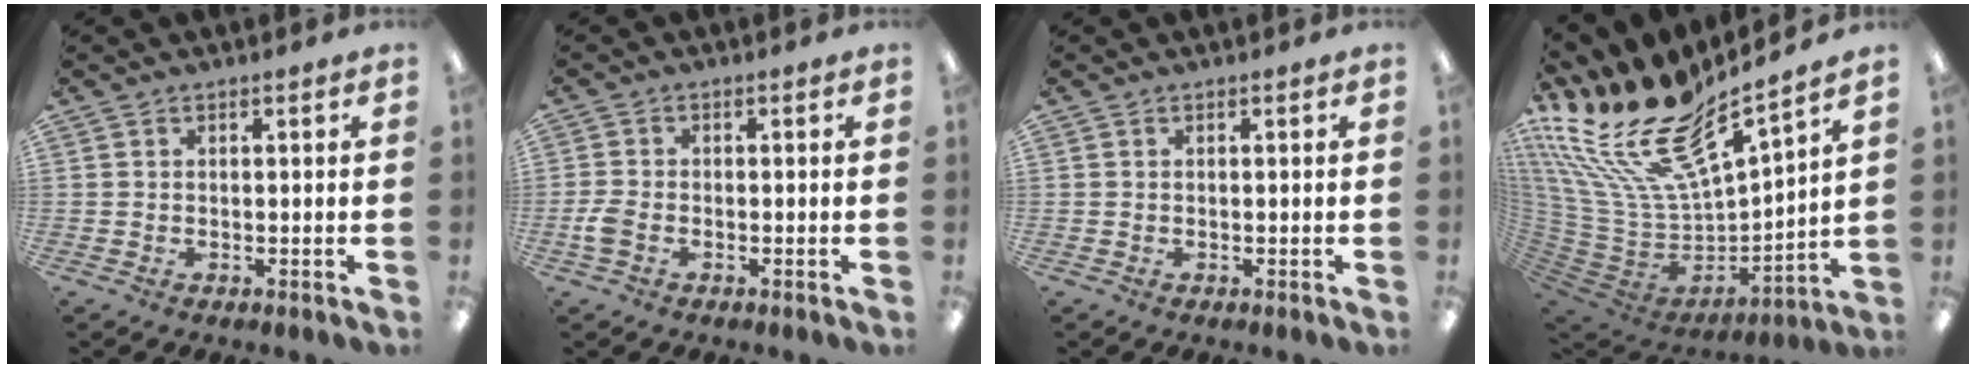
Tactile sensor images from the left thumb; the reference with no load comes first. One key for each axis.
{"total": 3.2, "fx": -1.2, "fy": 1.9, "fz": 2.3, "tx": -0.049, "ty": 0.003, "tz": -0.023}
{"total": 0.0}
{"total": 22.5, "fx": 16.6, "fy": 7.1, "fz": 13.4, "tx": -0.269, "ty": -0.132, "tz": 0.296}